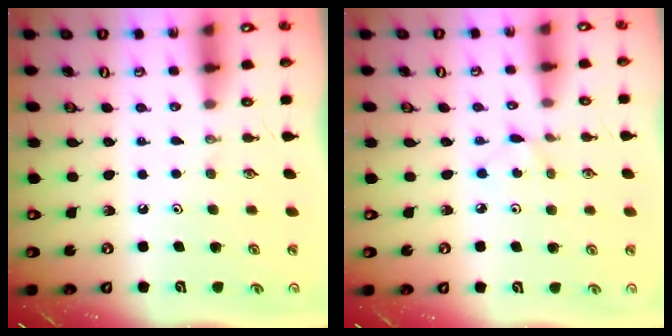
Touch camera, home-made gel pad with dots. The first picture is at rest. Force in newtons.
{"total": 2.3, "press": 2.3, "slide": 0.3}